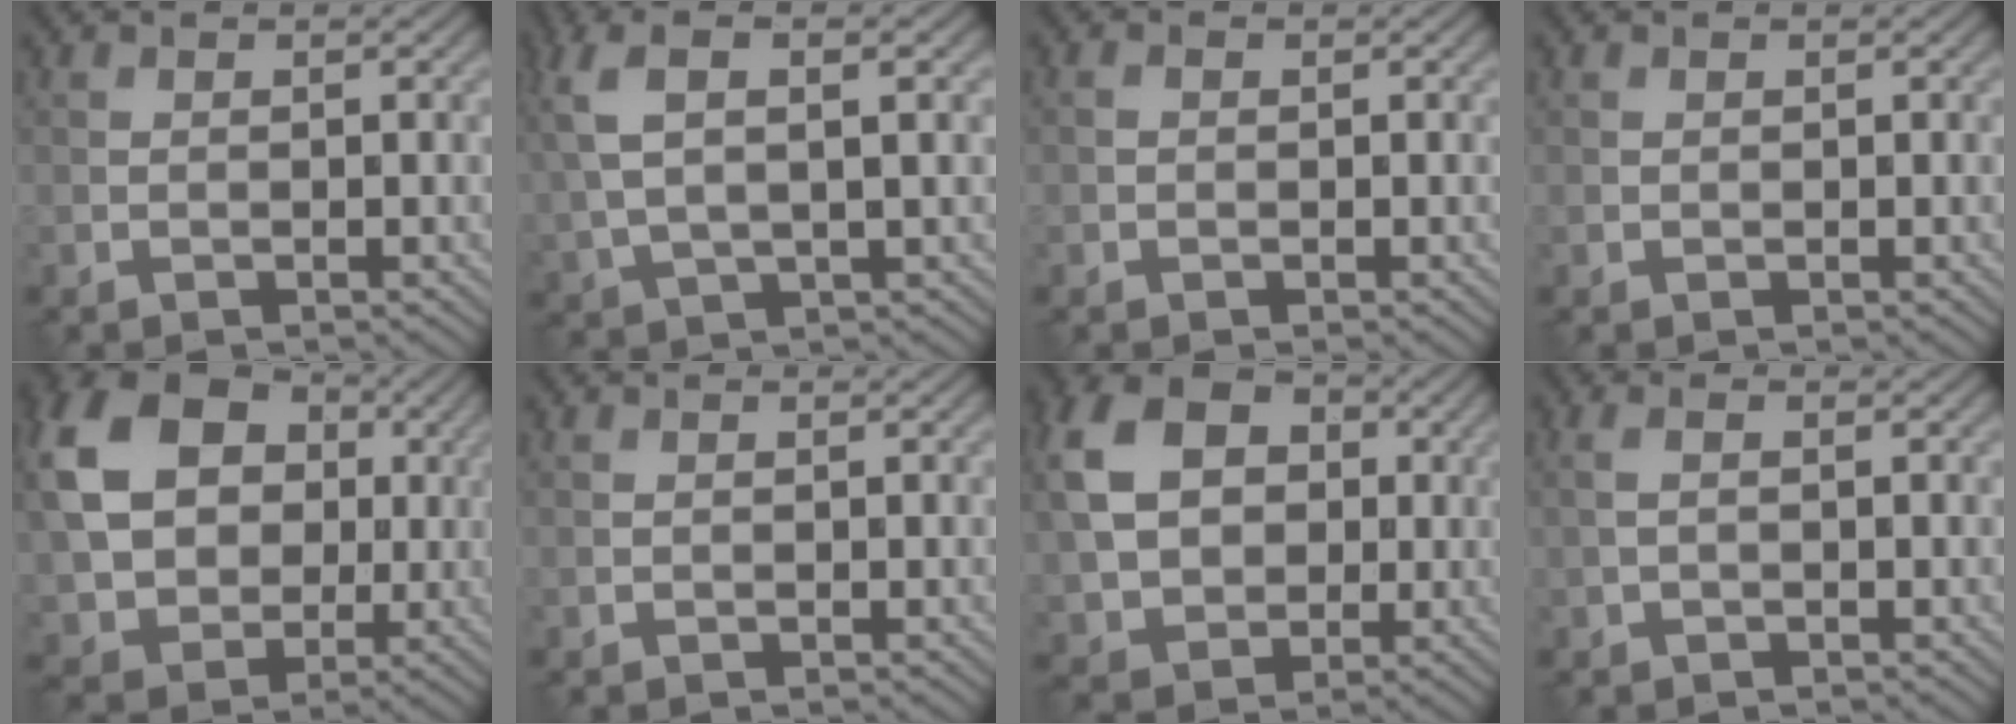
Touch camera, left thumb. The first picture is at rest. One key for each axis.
{"total": 8.1, "fx": 2.7, "fy": 3.0, "fz": 7.0, "tx": -0.172, "ty": 0.007, "tz": 0.052}
{"total": 0.5, "fx": -0.1, "fy": 0.4, "fz": 0.4, "tx": -0.008, "ty": 0.002, "tz": -0.003}
{"total": 0.0}
{"total": 15.1, "fx": 2.4, "fy": 11.8, "fz": 9.1, "tx": -0.232, "ty": 0.008, "tz": 0.047}
{"total": 0.0}
{"total": 11.8, "fx": 1.7, "fy": 9.1, "fz": 7.4, "tx": -0.185, "ty": 0.008, "tz": 0.030}
{"total": 1.4, "fx": 0.1, "fy": 0.4, "fz": 1.4, "tx": -0.034, "ty": 0.005, "tz": -0.001}